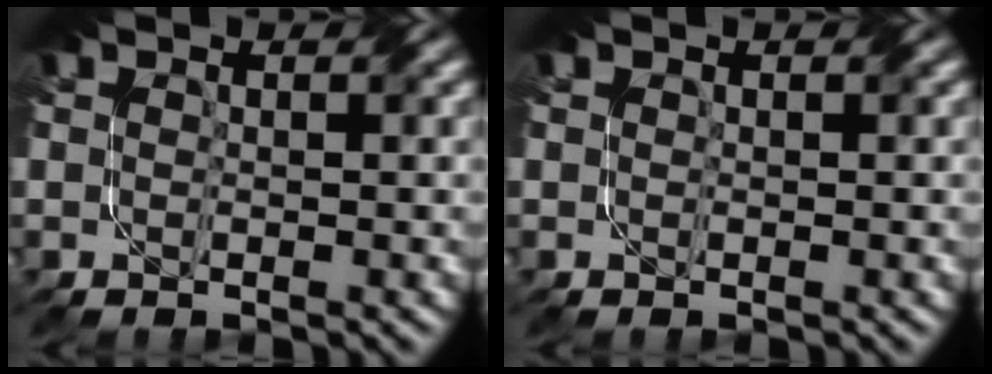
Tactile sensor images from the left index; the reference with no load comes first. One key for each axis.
{"total": 0.0}